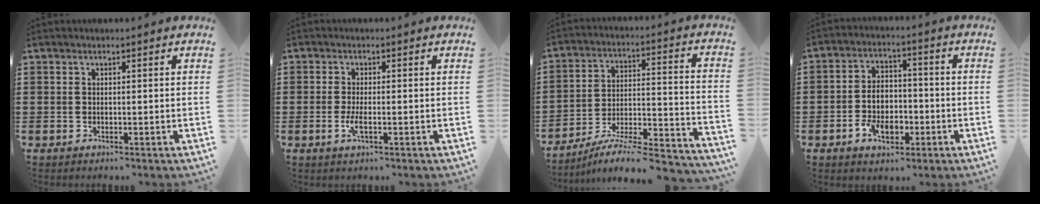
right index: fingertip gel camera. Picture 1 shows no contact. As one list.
[{"total": 2.8, "force": [-0.8, 0.5, 2.6], "torque": [-0.060, -0.009, -0.017]}, {"total": 6.9, "force": [-6.2, 0.4, 3.0], "torque": [-0.049, -0.008, -0.124]}, {"total": 6.4, "force": [-2.1, 4.2, 4.3], "torque": [-0.080, 0.007, -0.042]}]